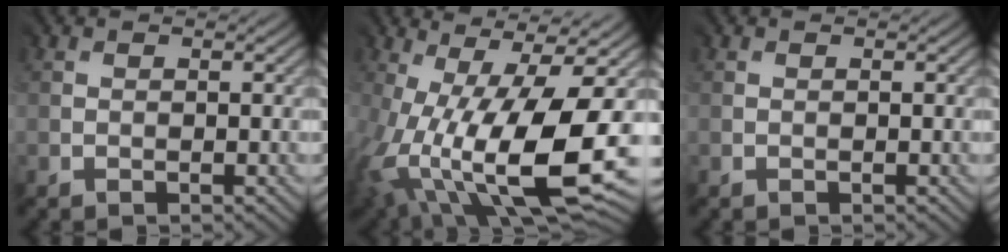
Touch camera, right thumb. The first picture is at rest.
{"total": 16.6, "force": [-3.7, 6.8, 14.7], "torque": [-0.279, -0.046, -0.048]}
{"total": 0.0}